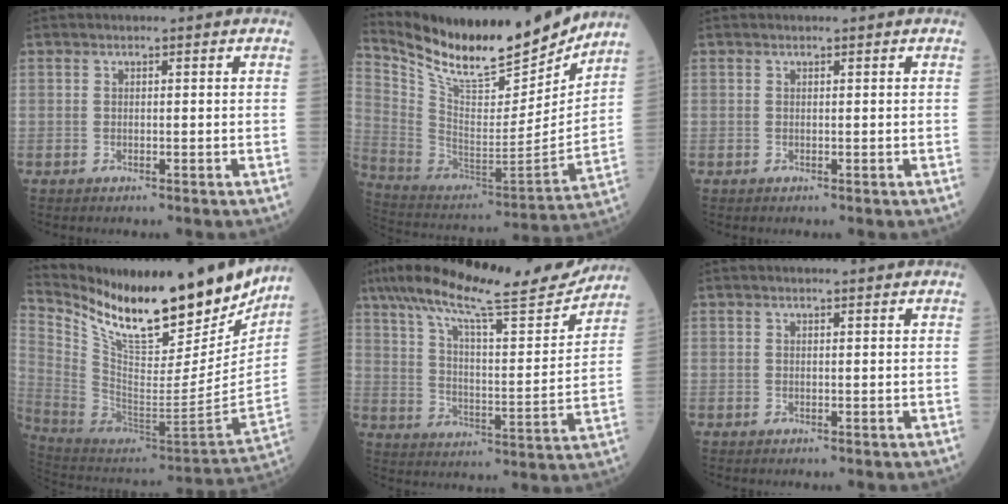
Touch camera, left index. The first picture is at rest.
{"total": 22.2, "force": [19.2, 4.5, 10.1], "torque": [-0.191, -0.039, 0.323]}
{"total": 0.0}
{"total": 27.1, "force": [20.8, 7.1, 16.0], "torque": [-0.278, -0.043, 0.332]}
{"total": 20.9, "force": [18.0, 2.0, 10.5], "torque": [-0.187, -0.002, 0.271]}
{"total": 0.0}